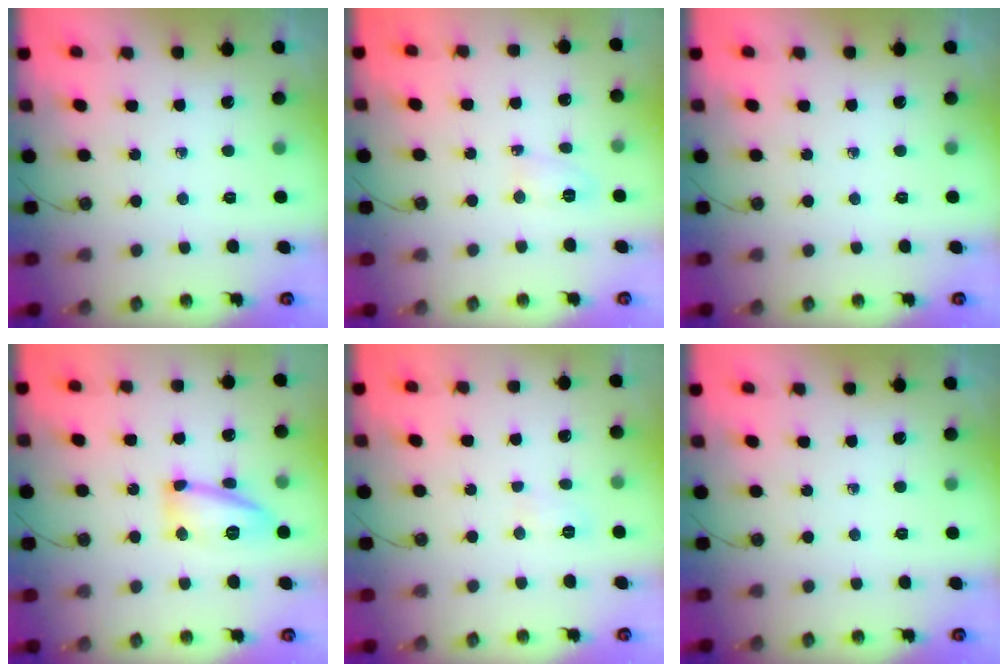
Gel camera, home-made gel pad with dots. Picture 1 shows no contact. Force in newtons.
{"total": 3.8, "press": 3.7, "slide": 1.0}
{"total": 0.0}
{"total": 12.7, "press": 12.7, "slide": 1.1}
{"total": 3.5, "press": 3.4, "slide": 1.0}
{"total": 0.0}